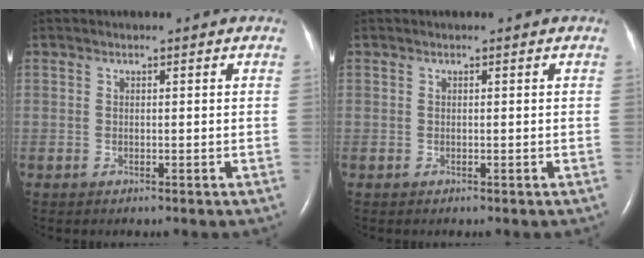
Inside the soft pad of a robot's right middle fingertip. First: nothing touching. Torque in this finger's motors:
{"motor_torque": [-0.04, -0.04, -0.01, 0.00]}